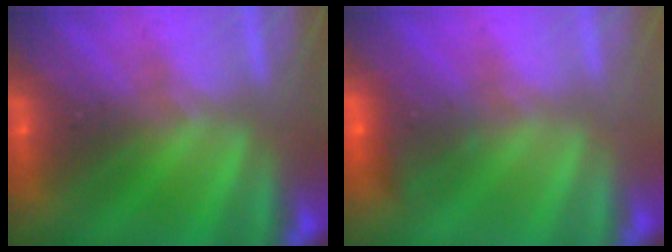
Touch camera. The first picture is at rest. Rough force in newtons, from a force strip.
{"total": 2.4}